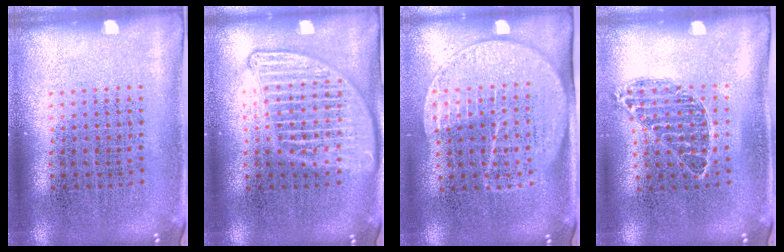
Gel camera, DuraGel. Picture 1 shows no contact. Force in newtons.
{"total": 2.7, "press": 2.7, "slide": 0.2}
{"total": 1.8, "press": 1.5, "slide": 1.0}
{"total": 0.8, "press": 0.7, "slide": 0.3}